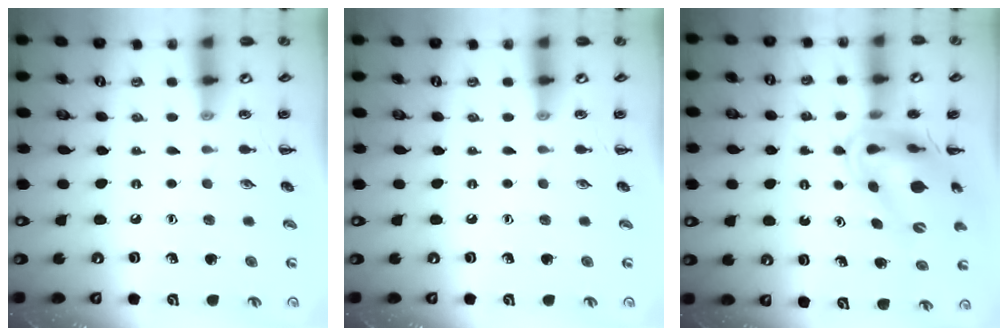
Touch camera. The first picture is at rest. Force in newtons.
{"total": 0.0}
{"total": 8.0, "press": 7.6, "slide": 2.6}